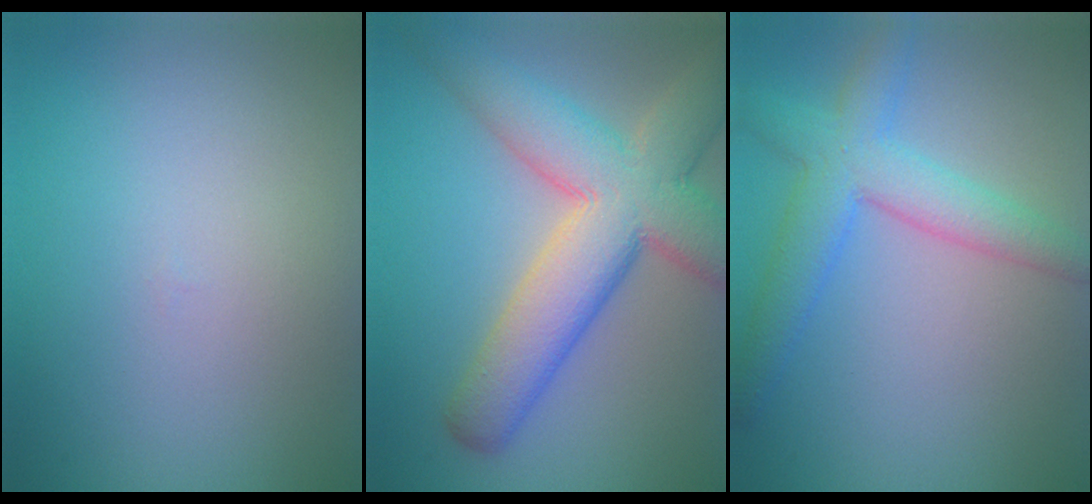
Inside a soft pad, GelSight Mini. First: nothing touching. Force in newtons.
{"total": 10.5, "press": 10.5, "slide": 0.8}
{"total": 5.1, "press": 5.1, "slide": 0.2}